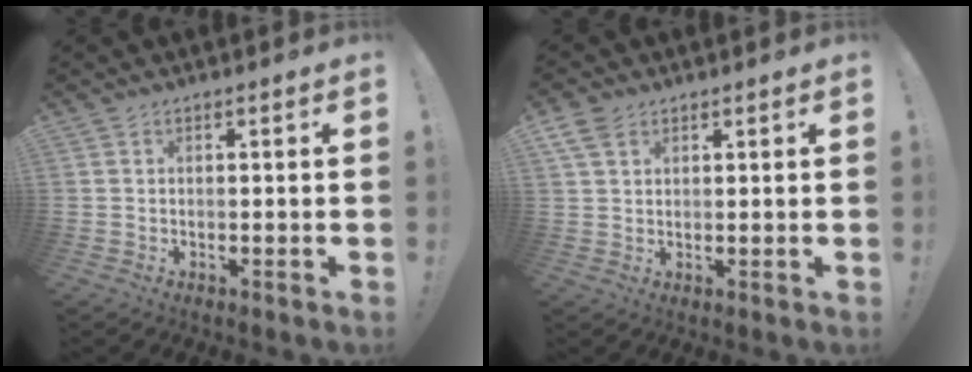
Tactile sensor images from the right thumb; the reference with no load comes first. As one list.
[{"total": 5.4, "force": [3.1, 3.5, 2.8], "torque": [-0.056, 0.000, 0.064]}]